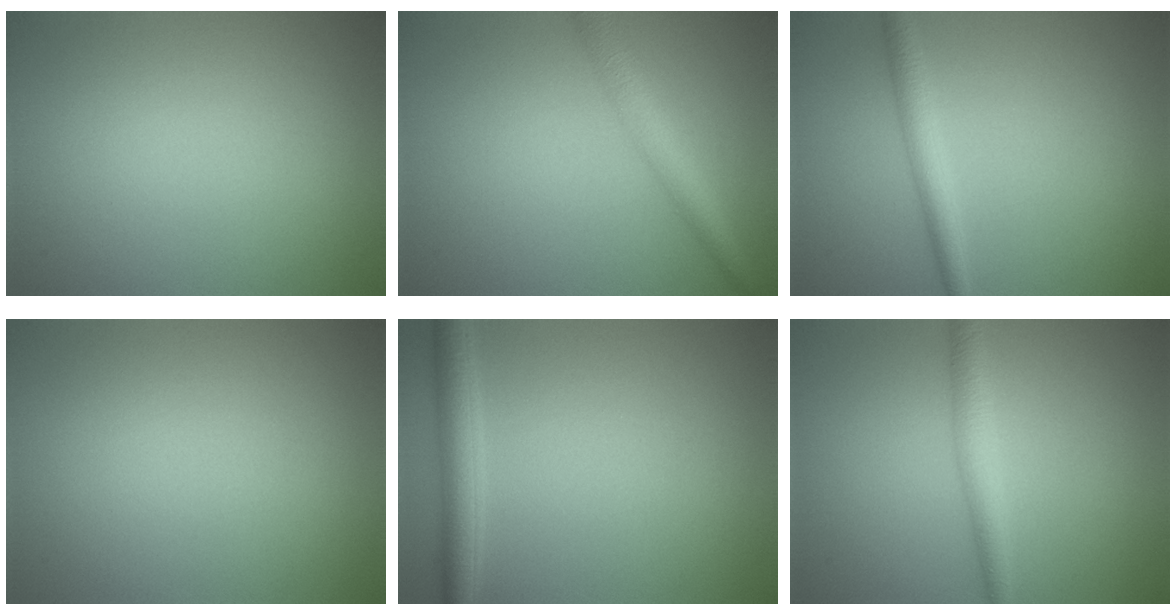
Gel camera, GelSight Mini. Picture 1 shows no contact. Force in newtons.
{"total": 3.5, "press": 3.5, "slide": 0.1}
{"total": 2.4, "press": 2.4, "slide": 0.1}
{"total": 0.0}
{"total": 3.1, "press": 3.1, "slide": 0.1}
{"total": 2.5, "press": 2.5, "slide": 0.1}